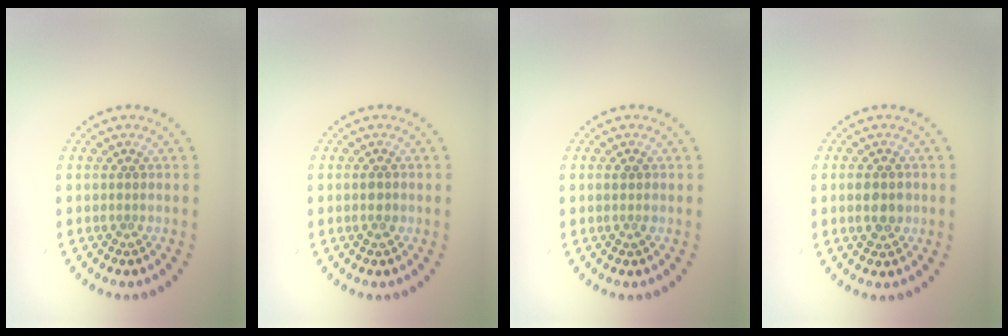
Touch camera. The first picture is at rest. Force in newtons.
{"total": 1.0, "press": 1.0, "slide": 0.1}
{"total": 0.8, "press": 0.8, "slide": 0.2}
{"total": 2.7, "press": 2.7, "slide": 0.2}